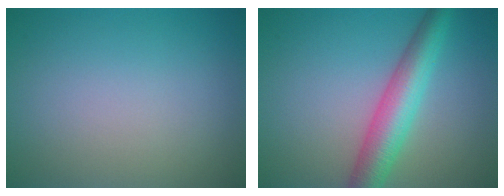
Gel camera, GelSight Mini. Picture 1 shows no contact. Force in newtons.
{"total": 5.6, "press": 5.6, "slide": 0.1}